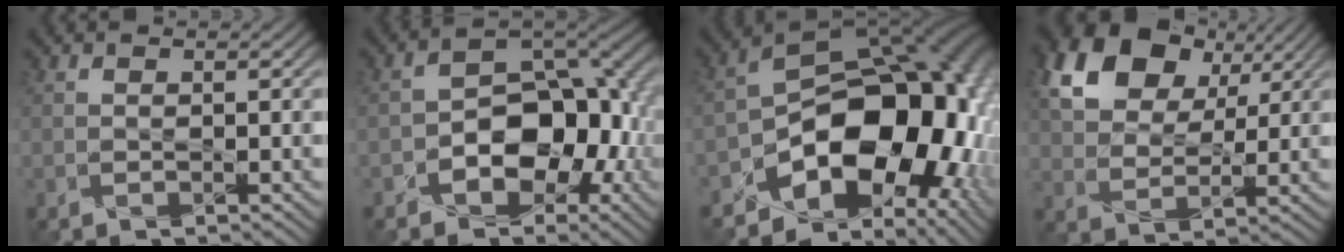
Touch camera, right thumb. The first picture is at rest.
{"total": 10.5, "force": [-3.4, 7.3, 6.8], "torque": [-0.091, -0.014, -0.055]}
{"total": 17.5, "force": [-6.1, 11.8, 11.3], "torque": [-0.134, -0.035, -0.089]}
{"total": 15.1, "force": [8.0, 9.7, 8.4], "torque": [-0.194, 0.028, 0.153]}